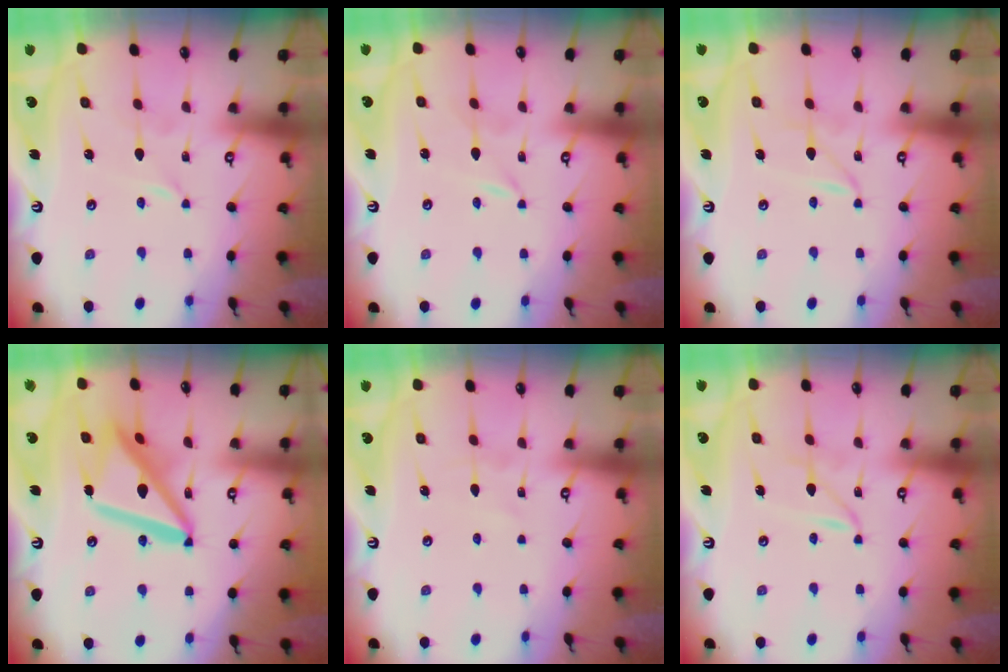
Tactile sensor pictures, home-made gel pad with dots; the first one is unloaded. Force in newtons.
{"total": 0.0}
{"total": 1.3, "press": 1.3, "slide": 0.1}
{"total": 16.8, "press": 16.7, "slide": 1.8}
{"total": 1.1, "press": 1.1, "slide": 0.0}
{"total": 2.2, "press": 2.2, "slide": 0.1}